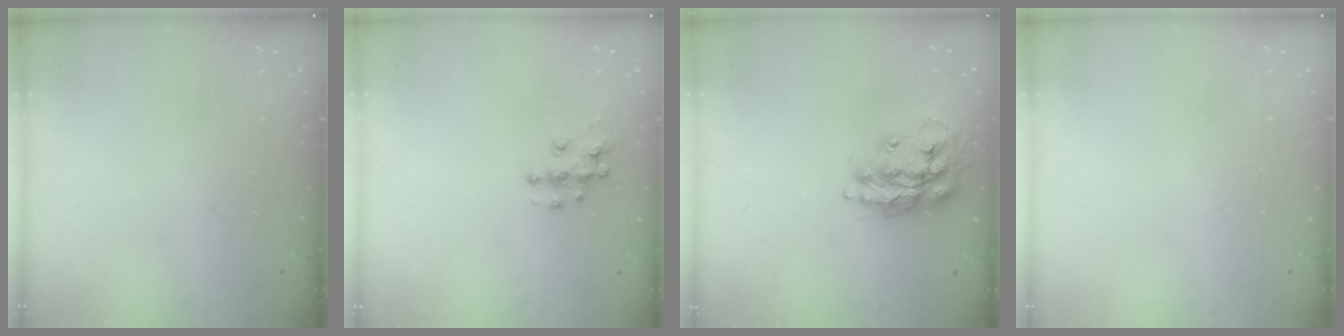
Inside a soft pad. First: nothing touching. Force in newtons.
{"total": 7.5, "press": 7.5, "slide": 0.4}
{"total": 16.2, "press": 16.2, "slide": 1.4}
{"total": 0.0}